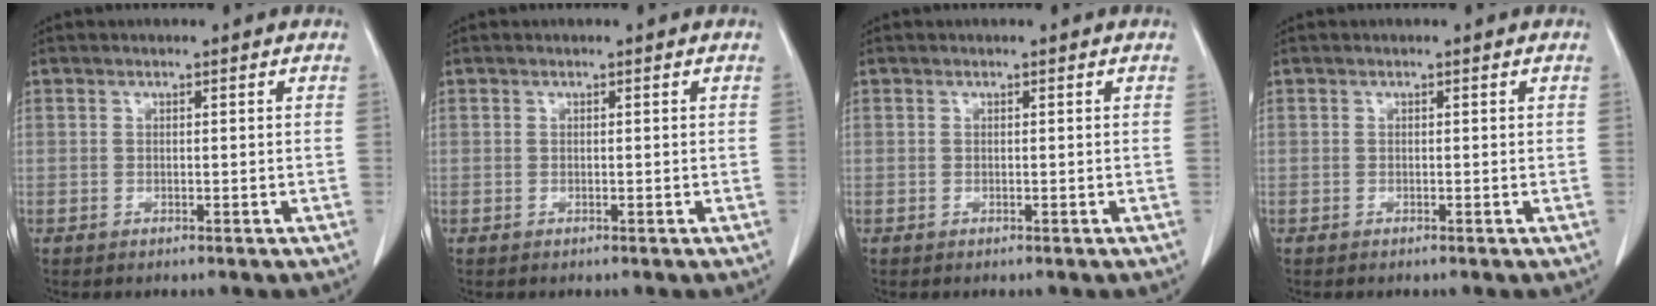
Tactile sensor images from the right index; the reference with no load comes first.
{"total": 0.0}
{"total": 0.0}
{"total": 0.0}